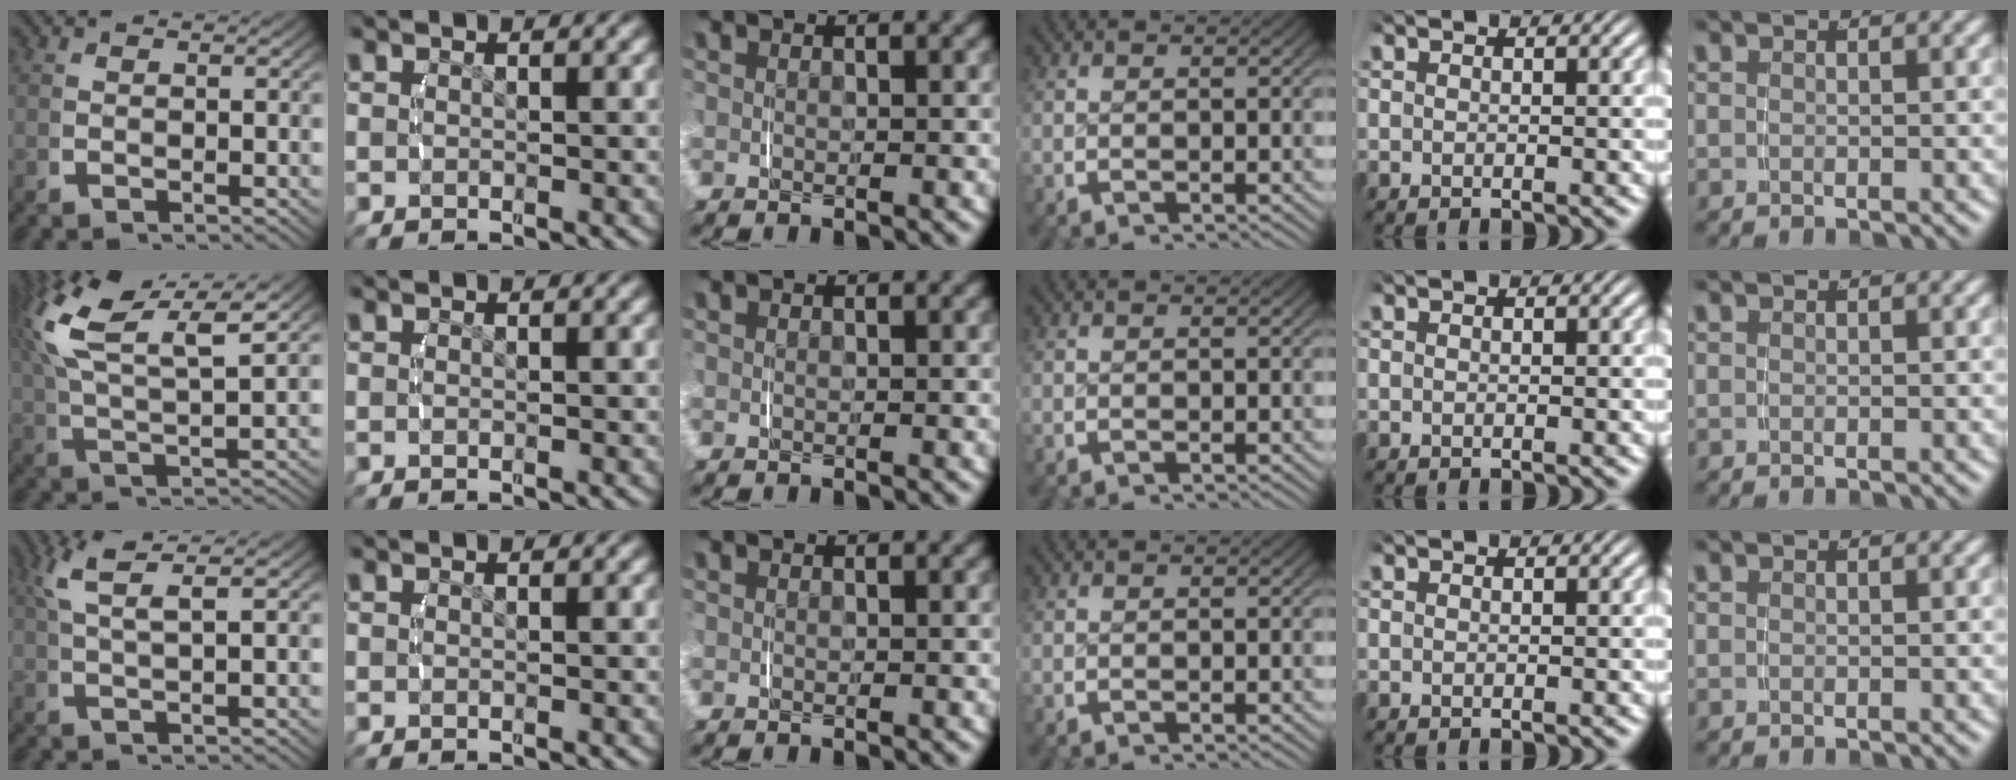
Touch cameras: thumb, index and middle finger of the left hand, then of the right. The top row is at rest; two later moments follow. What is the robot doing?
{"motion": "lift_and_place", "object": "phone"}